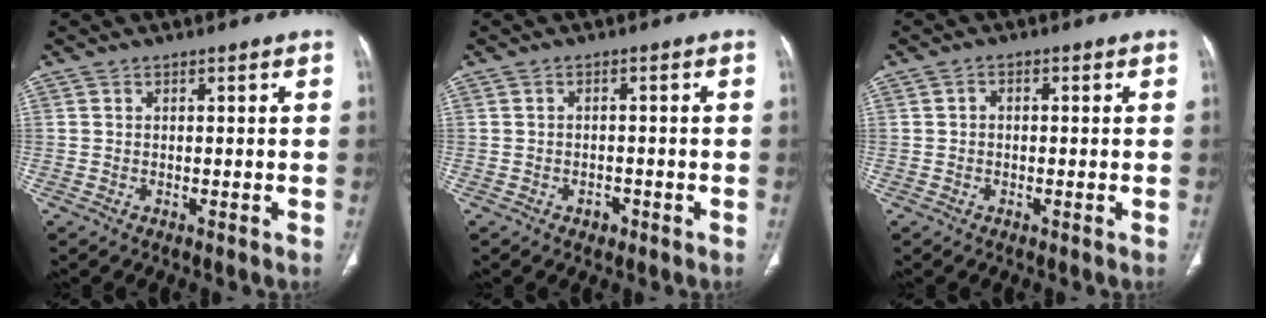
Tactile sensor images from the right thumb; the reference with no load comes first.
{"total": 1.8, "force": [-1.0, 1.3, 0.8], "torque": [-0.008, 0.006, -0.011]}
{"total": 1.1, "force": [0.0, 0.9, 0.7], "torque": [-0.007, 0.006, -0.005]}